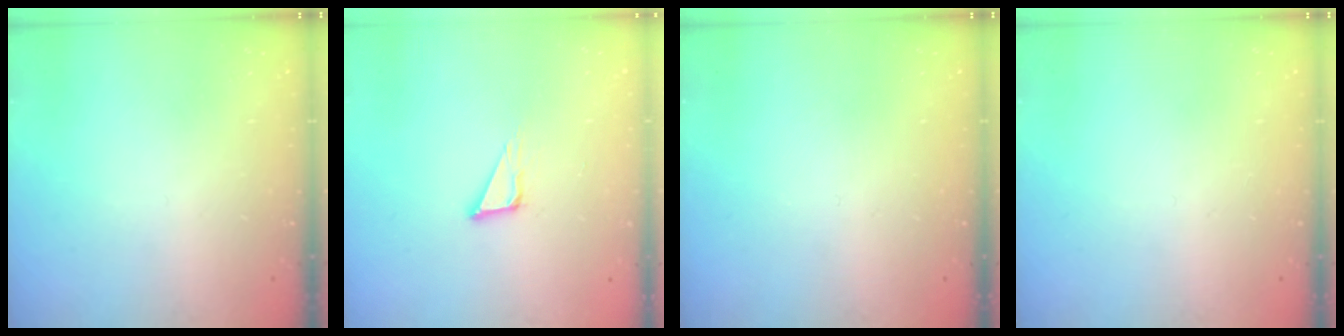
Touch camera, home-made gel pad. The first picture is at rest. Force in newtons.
{"total": 5.3, "press": 5.3, "slide": 0.3}
{"total": 0.0}
{"total": 0.0}